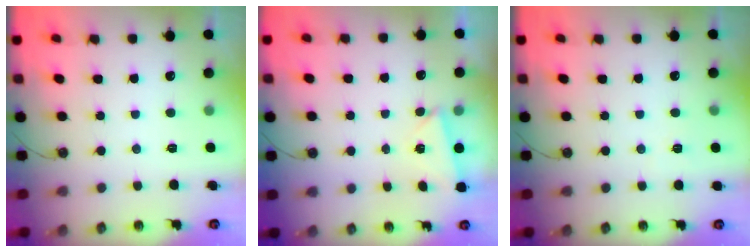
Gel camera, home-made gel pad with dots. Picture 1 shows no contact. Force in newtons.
{"total": 2.2, "press": 2.2, "slide": 0.2}
{"total": 2.7, "press": 2.5, "slide": 1.0}